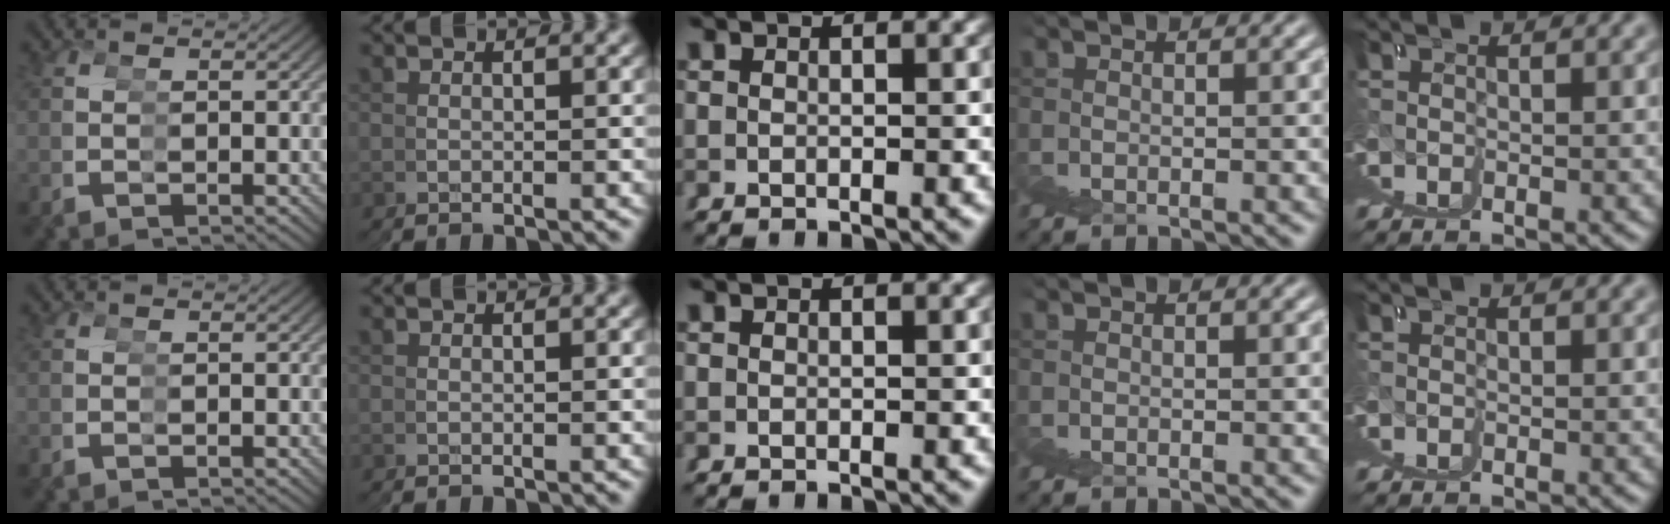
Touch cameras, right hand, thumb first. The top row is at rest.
{}